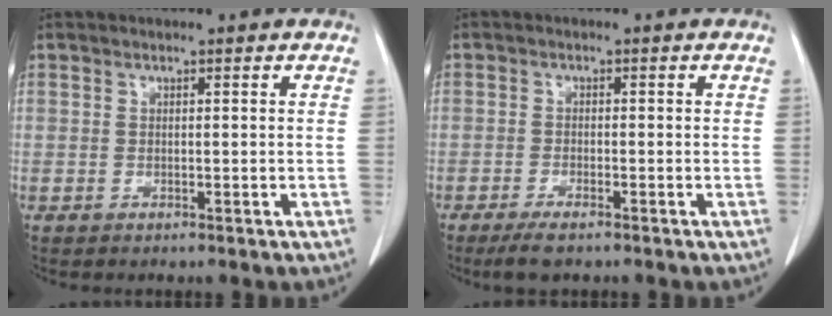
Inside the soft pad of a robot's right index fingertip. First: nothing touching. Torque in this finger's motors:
{"motor_torque": [0.31, -0.21, 0.03, 0.03]}